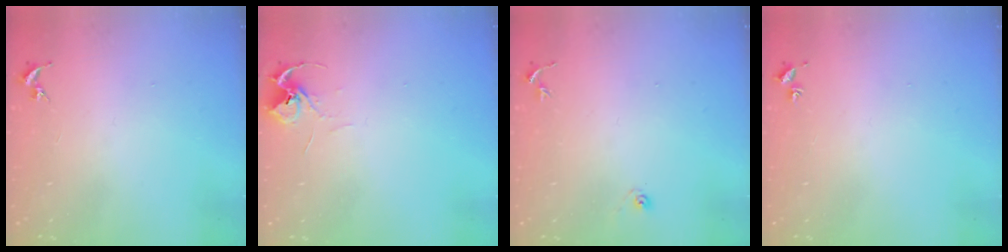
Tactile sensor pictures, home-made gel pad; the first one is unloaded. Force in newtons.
{"total": 5.9, "press": 5.9, "slide": 0.4}
{"total": 4.5, "press": 4.5, "slide": 0.5}
{"total": 2.0, "press": 2.0, "slide": 0.2}